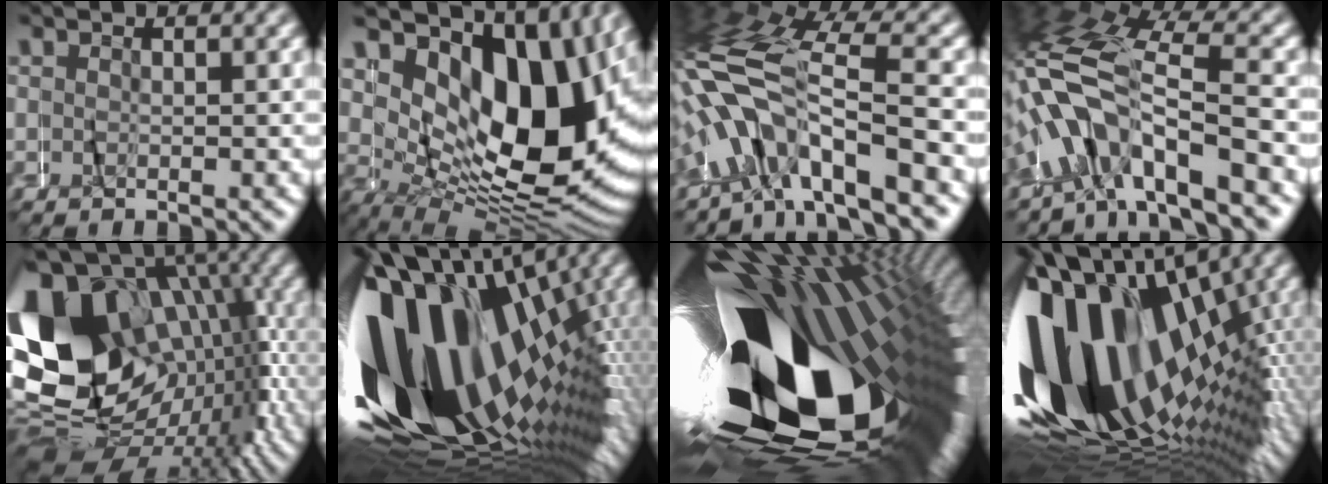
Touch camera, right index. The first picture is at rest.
{"total": 19.3, "force": [4.1, 11.9, 14.6], "torque": [-0.229, 0.017, 0.051]}
{"total": 5.7, "force": [-0.9, 2.9, 4.9], "torque": [-0.138, 0.002, -0.023]}
{"total": 7.0, "force": [-1.1, 3.7, 5.8], "torque": [-0.149, 0.007, -0.030]}
{"total": 27.8, "force": [-4.4, 19.8, 19.0], "torque": [-0.320, -0.049, -0.057]}
{"total": 42.7, "force": [-7.3, 25.4, 33.5], "torque": [-0.482, -0.039, -0.084]}
{"total": 48.1, "force": [-8.1, 27.1, 38.9], "torque": [-0.556, -0.052, -0.104]}
{"total": 37.2, "force": [-6.1, 22.2, 29.2], "torque": [-0.429, -0.025, -0.070]}